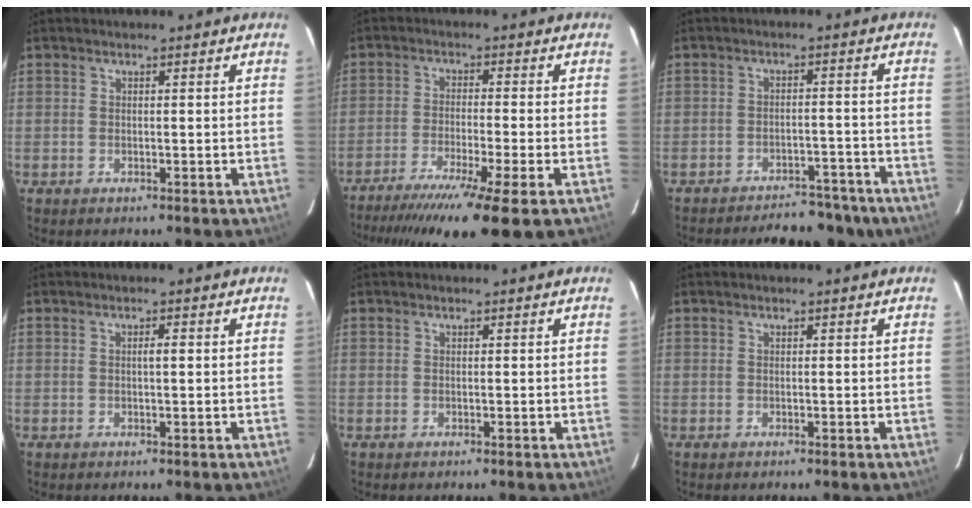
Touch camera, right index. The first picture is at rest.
{"total": 14.2, "force": [-10.2, -1.2, 9.7], "torque": [-0.140, -0.041, -0.163]}
{"total": 13.5, "force": [-12.0, 4.8, 4.1], "torque": [-0.055, 0.011, -0.147]}
{"total": 1.1, "force": [0.1, 0.1, 1.0], "torque": [-0.018, 0.002, 0.000]}
{"total": 0.0}
{"total": 0.0}